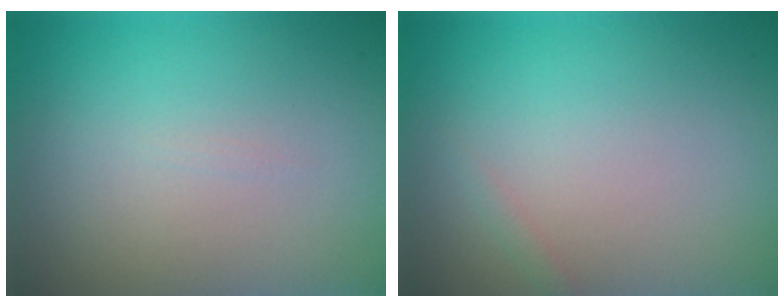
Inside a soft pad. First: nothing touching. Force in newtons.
{"total": 0.5, "press": 0.5, "slide": 0.0}